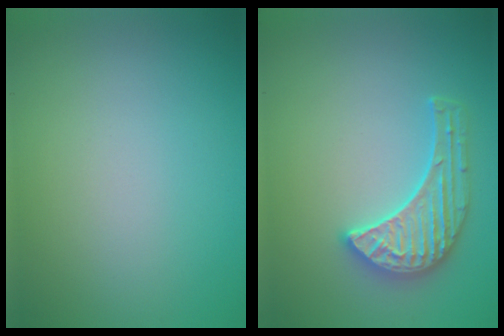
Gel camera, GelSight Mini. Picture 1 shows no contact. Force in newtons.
{"total": 4.2, "press": 3.9, "slide": 1.5}